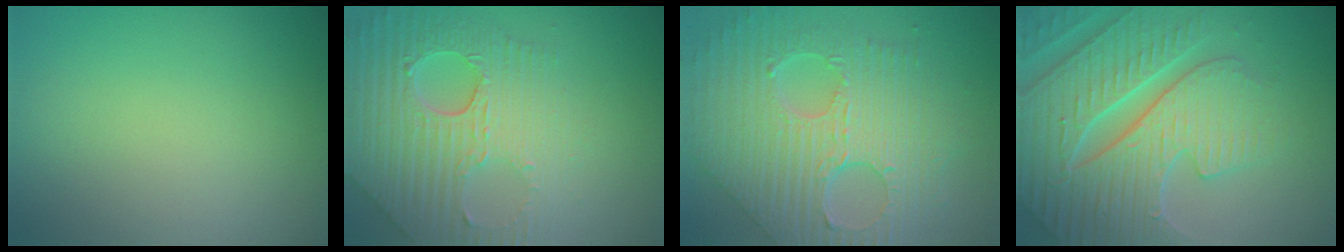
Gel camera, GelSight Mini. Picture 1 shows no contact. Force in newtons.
{"total": 8.3, "press": 5.8, "slide": 6.0}
{"total": 10.2, "press": 7.0, "slide": 7.4}
{"total": 7.4, "press": 7.2, "slide": 1.7}